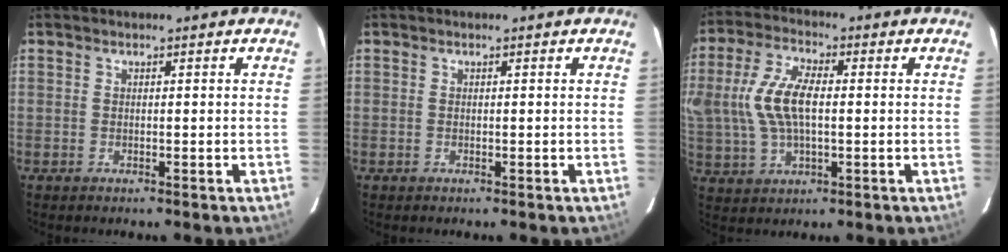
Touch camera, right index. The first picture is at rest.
{"total": 0.0}
{"total": 12.1, "force": [0.7, 6.1, 10.4], "torque": [-0.218, 0.011, 0.017]}